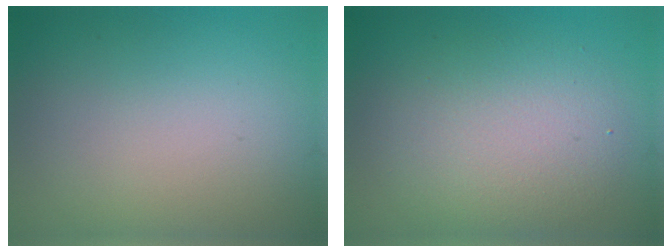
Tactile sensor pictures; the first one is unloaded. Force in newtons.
{"total": 4.8, "press": 4.8, "slide": 0.4}